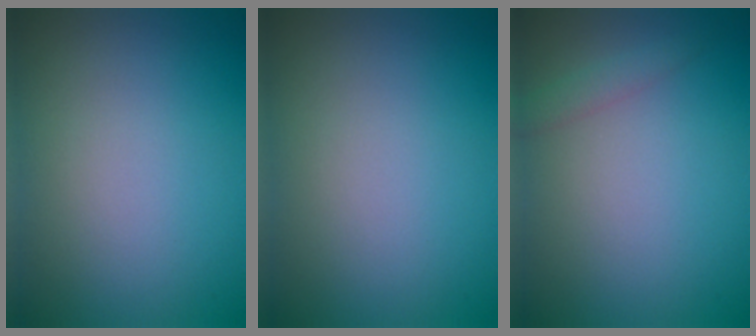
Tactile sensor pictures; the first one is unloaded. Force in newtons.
{"total": 0.0}
{"total": 1.2, "press": 1.2, "slide": 0.0}